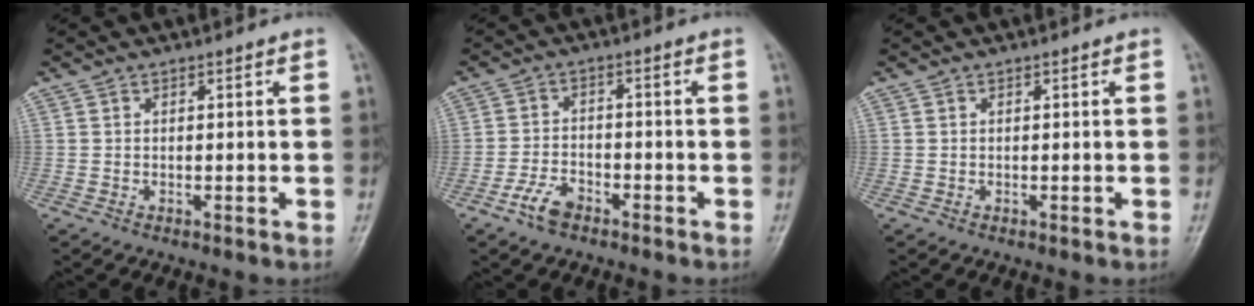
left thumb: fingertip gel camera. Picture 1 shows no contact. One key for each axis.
{"total": 4.7, "fx": -3.1, "fy": 2.4, "fz": 2.6, "tx": -0.048, "ty": 0.016, "tz": -0.061}
{"total": 0.0}